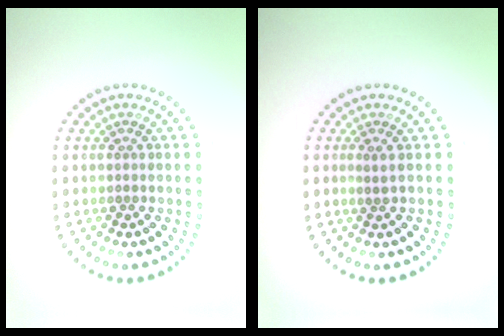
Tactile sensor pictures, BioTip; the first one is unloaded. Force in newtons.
{"total": 0.6, "press": 0.3, "slide": 0.5}